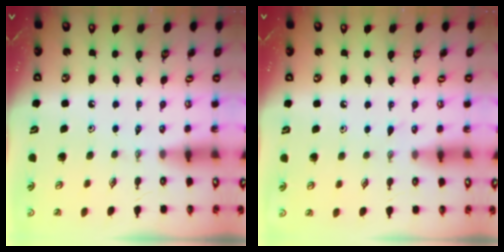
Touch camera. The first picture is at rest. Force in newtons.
{"total": 4.4, "press": 4.4, "slide": 0.6}